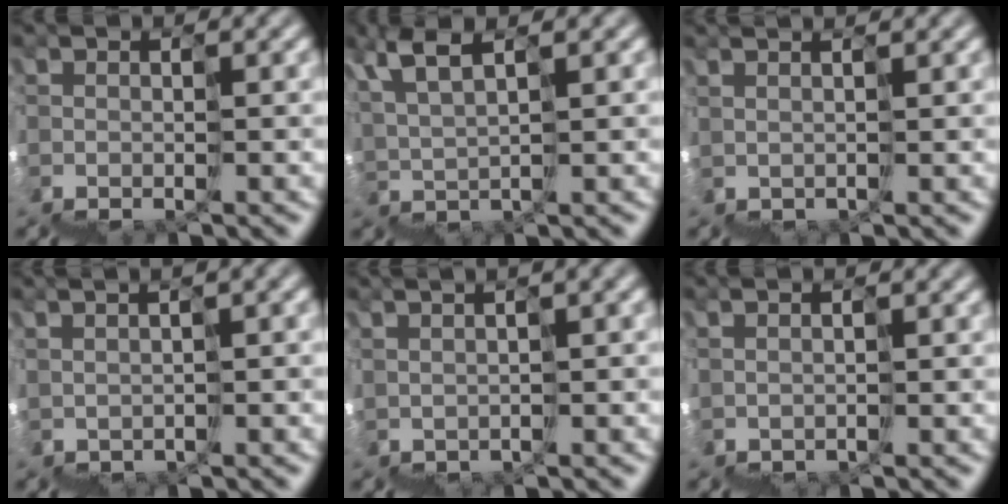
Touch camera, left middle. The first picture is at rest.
{"total": 4.5, "force": [4.0, -2.0, -1.0], "torque": [-0.004, 0.044, 0.062]}
{"total": 3.3, "force": [2.9, -1.5, -0.8], "torque": [0.045, 0.036, 0.039]}
{"total": 2.7, "force": [2.0, -0.2, 1.8], "torque": [-0.010, 0.040, 0.044]}
{"total": 3.3, "force": [2.5, -0.2, 2.1], "torque": [-0.015, 0.047, 0.052]}
{"total": 2.4, "force": [1.2, -1.6, -1.4], "torque": [0.030, 0.018, 0.015]}